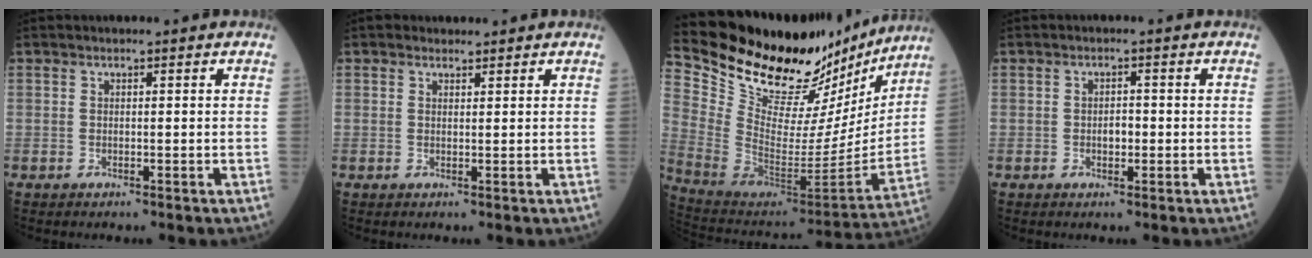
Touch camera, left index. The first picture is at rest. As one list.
[{"total": 1.2, "force": [1.0, 0.6, 0.0], "torque": [-0.003, 0.002, 0.013]}, {"total": 27.7, "force": [23.7, 8.4, 11.6], "torque": [-0.197, -0.032, 0.365]}, {"total": 1.8, "force": [-0.3, 0.9, 1.5], "torque": [-0.026, 0.002, -0.004]}]